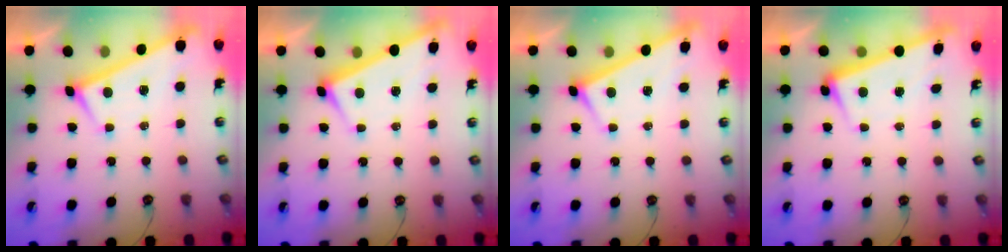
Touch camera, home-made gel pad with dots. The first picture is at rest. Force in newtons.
{"total": 2.9, "press": 2.9, "slide": 0.4}
{"total": 2.9, "press": 2.9, "slide": 0.3}
{"total": 3.1, "press": 2.9, "slide": 1.1}